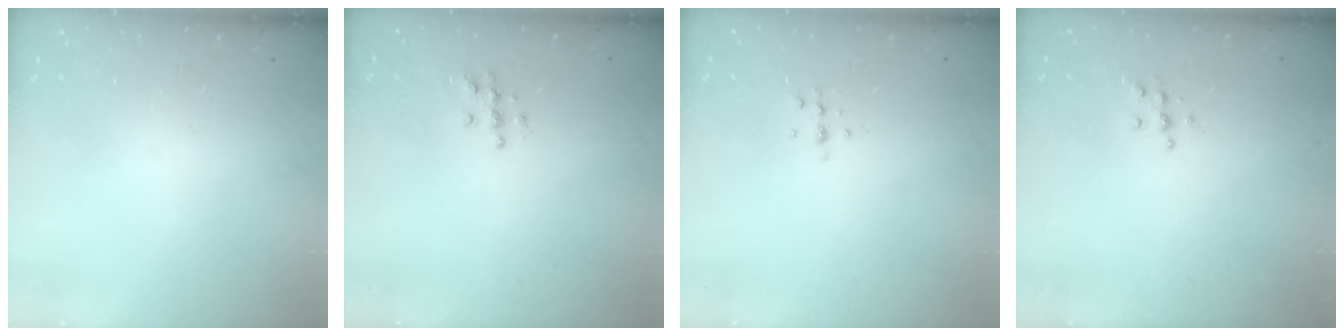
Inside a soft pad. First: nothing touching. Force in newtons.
{"total": 6.4, "press": 6.4, "slide": 0.2}
{"total": 5.4, "press": 5.3, "slide": 1.1}
{"total": 6.4, "press": 6.4, "slide": 0.6}